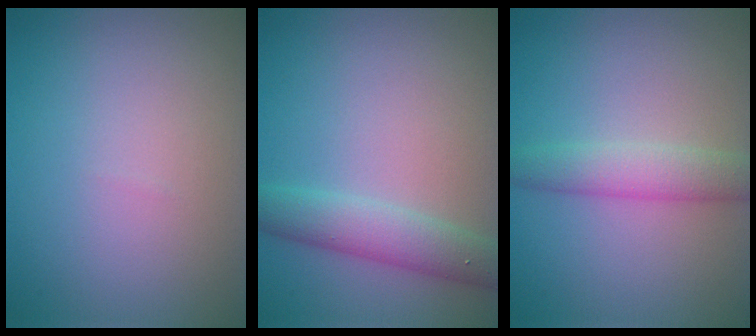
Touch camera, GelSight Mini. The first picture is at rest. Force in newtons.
{"total": 3.8, "press": 3.8, "slide": 0.1}
{"total": 3.0, "press": 3.0, "slide": 0.0}